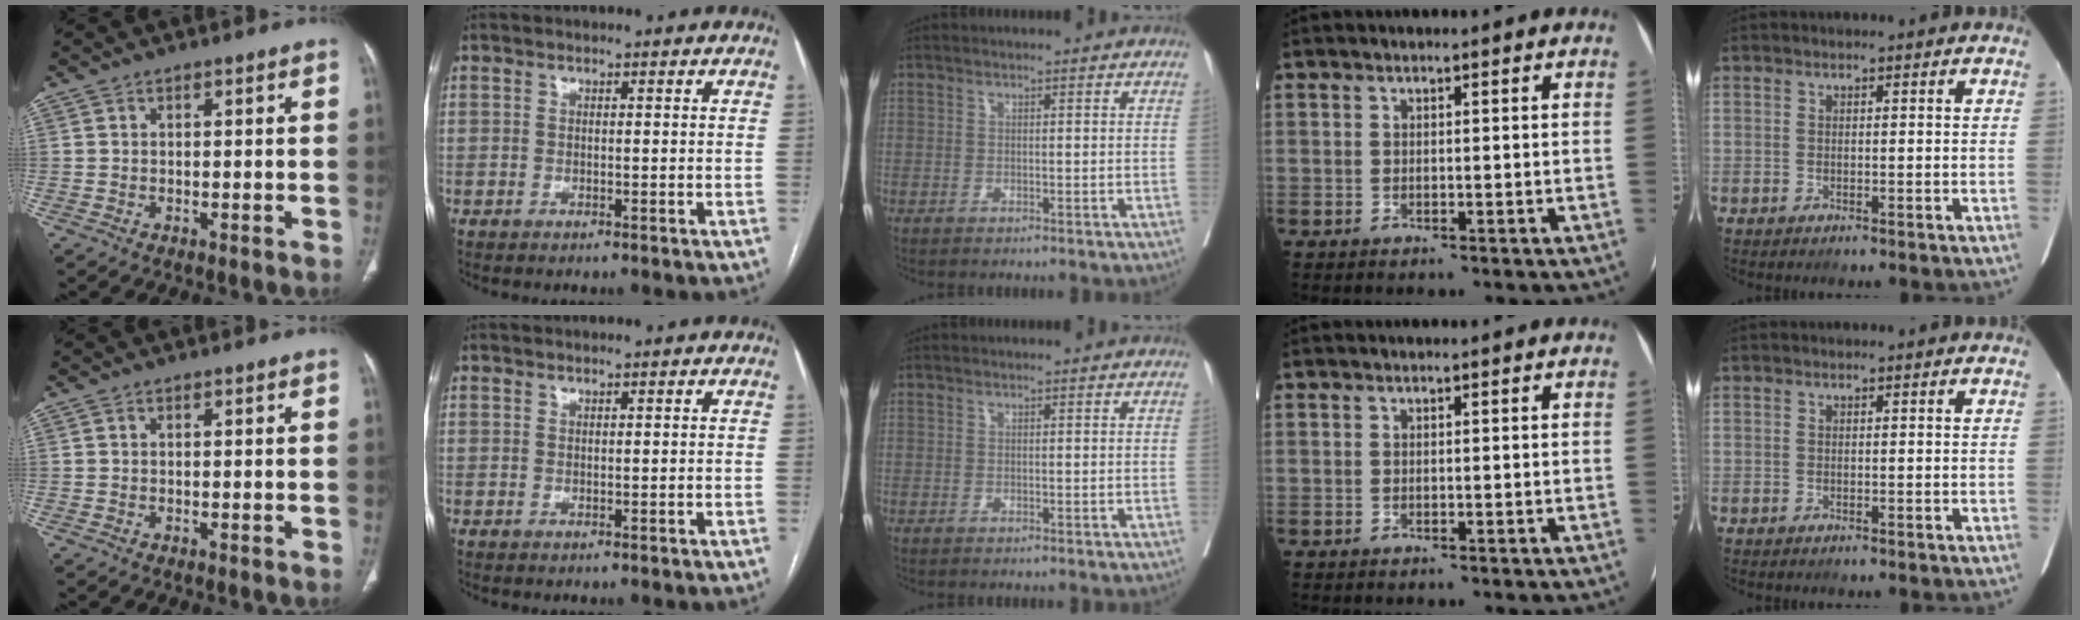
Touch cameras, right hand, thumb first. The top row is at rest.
{}